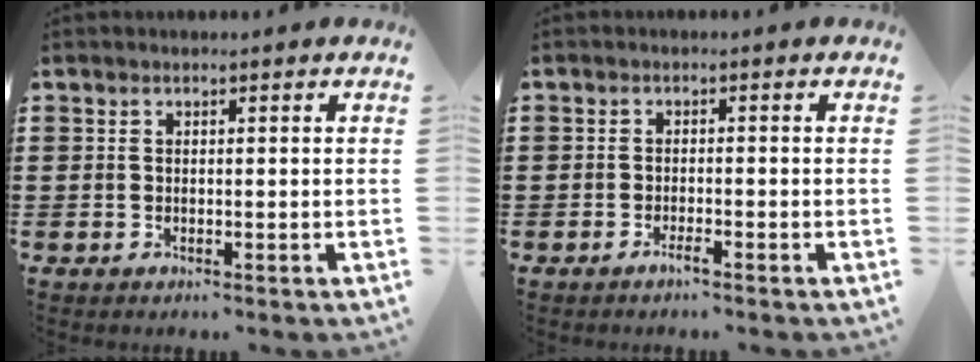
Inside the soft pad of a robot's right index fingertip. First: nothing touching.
{"total": 1.4, "force": [-1.0, 0.1, 0.9], "torque": [-0.017, -0.005, -0.017]}